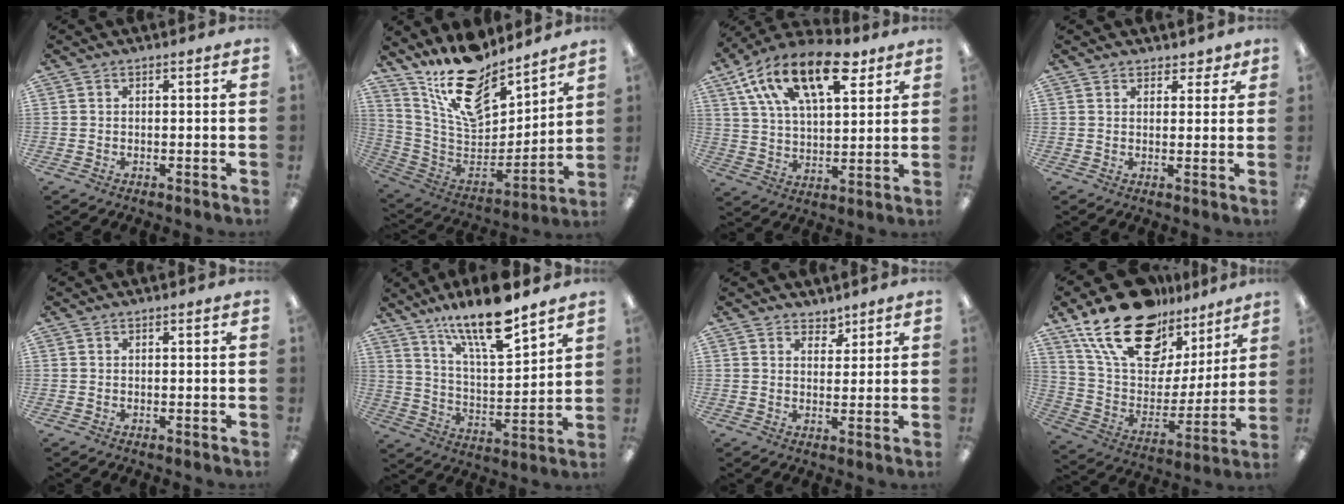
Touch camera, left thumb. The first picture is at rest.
{"total": 18.5, "force": [14.3, 7.7, 9.0], "torque": [-0.168, -0.098, 0.257]}
{"total": 20.9, "force": [11.5, 10.0, 14.3], "torque": [-0.244, -0.044, 0.196]}
{"total": 3.1, "force": [2.5, 1.8, 0.4], "torque": [0.011, -0.012, 0.042]}
{"total": 0.0}
{"total": 15.8, "force": [12.1, 3.8, 9.5], "torque": [-0.167, -0.072, 0.201]}
{"total": 3.6, "force": [3.0, 1.9, 0.5], "torque": [0.007, -0.020, 0.052]}
{"total": 23.3, "force": [15.7, 12.5, 11.9], "torque": [-0.212, -0.085, 0.285]}